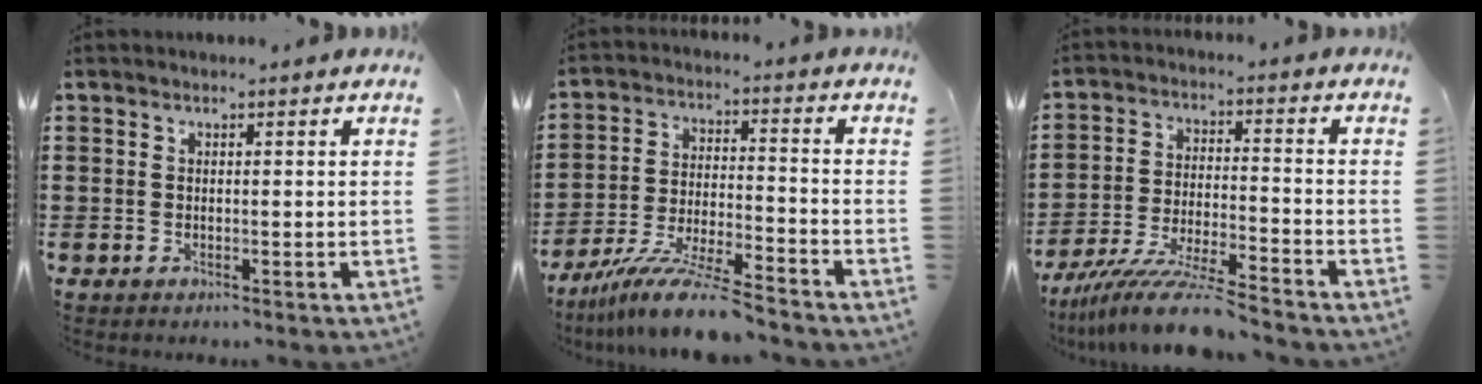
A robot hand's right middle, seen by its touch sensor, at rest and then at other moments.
{"total": 10.5, "force": [-9.2, 0.4, 5.1], "torque": [-0.097, 0.009, -0.178]}
{"total": 10.3, "force": [-9.0, 0.4, 5.0], "torque": [-0.097, 0.006, -0.175]}